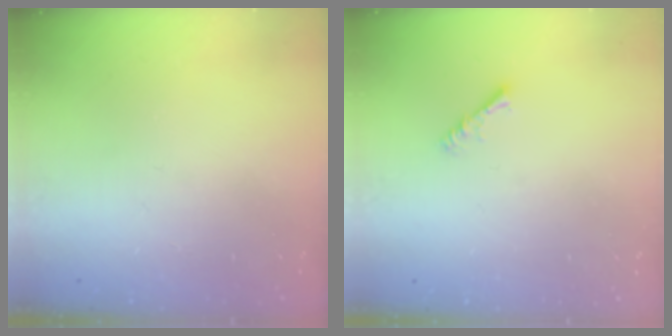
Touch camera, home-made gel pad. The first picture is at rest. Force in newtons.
{"total": 2.3, "press": 2.3, "slide": 0.4}